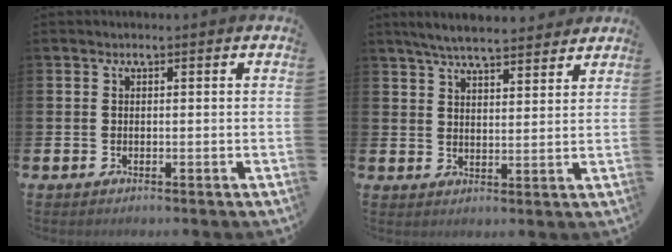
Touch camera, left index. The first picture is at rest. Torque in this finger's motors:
{"motor_torque": [0.06, -0.33, 0.70, 0.20]}